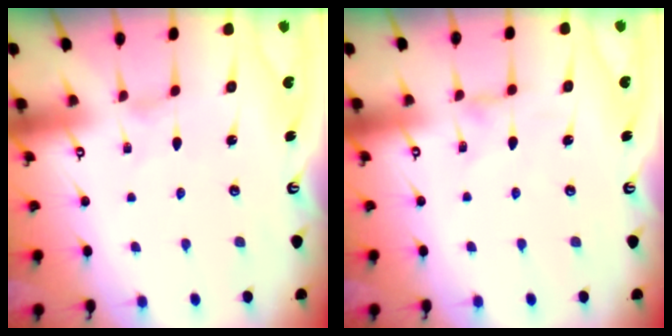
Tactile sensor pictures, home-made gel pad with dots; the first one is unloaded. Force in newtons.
{"total": 0.0}